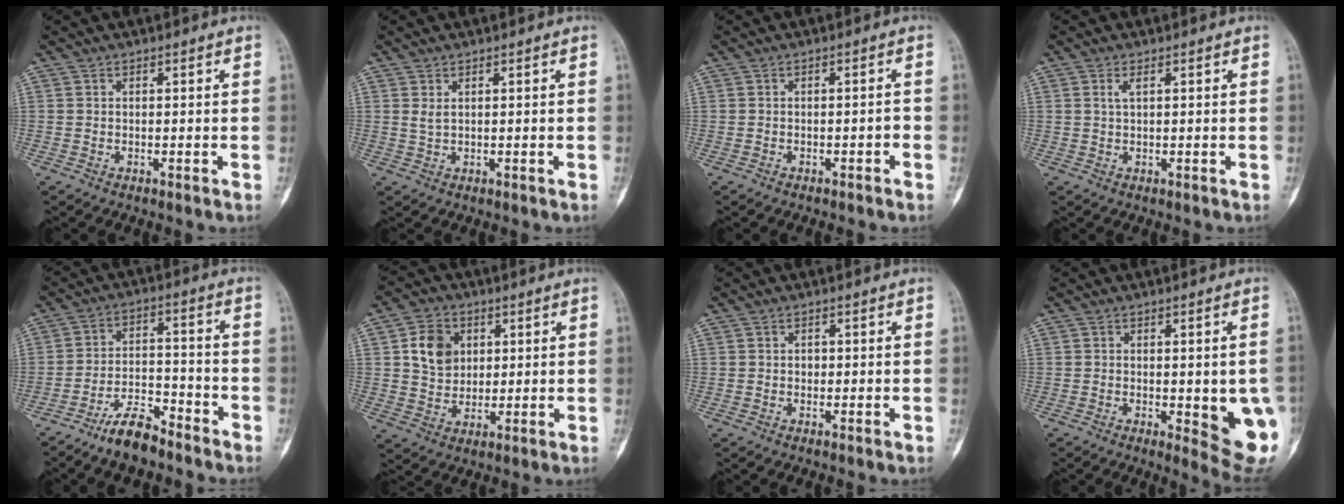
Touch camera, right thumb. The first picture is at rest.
{"total": 1.4, "force": [0.7, 0.8, 1.0], "torque": [-0.013, -0.003, 0.018]}
{"total": 1.3, "force": [-0.8, 0.8, 0.7], "torque": [-0.005, 0.013, -0.011]}
{"total": 1.6, "force": [0.7, 0.7, 1.3], "torque": [-0.023, 0.002, 0.015]}
{"total": 8.6, "force": [-6.9, 3.0, 4.2], "torque": [-0.063, 0.051, -0.128]}
{"total": 8.8, "force": [2.5, 7.1, 4.5], "torque": [-0.046, -0.009, 0.047]}
{"total": 1.1, "force": [0.0, 1.0, 0.4], "torque": [0.003, 0.003, 0.000]}
{"total": 11.7, "force": [-2.0, 3.8, 10.9], "torque": [-0.106, -0.014, -0.013]}